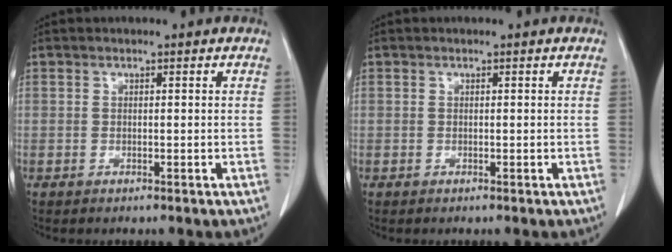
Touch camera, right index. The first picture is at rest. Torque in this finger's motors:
{"motor_torque": [0.01, -0.01, 0.01, 0.00]}